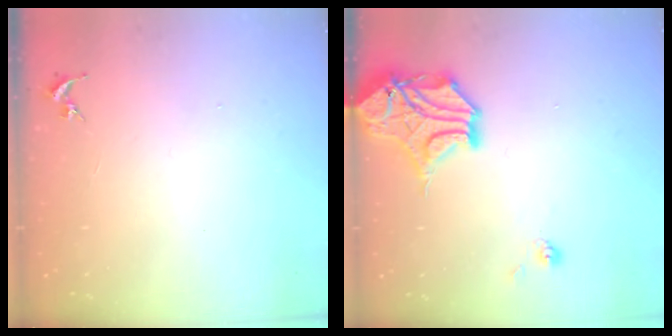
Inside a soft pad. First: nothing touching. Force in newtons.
{"total": 15.2, "press": 15.1, "slide": 2.2}